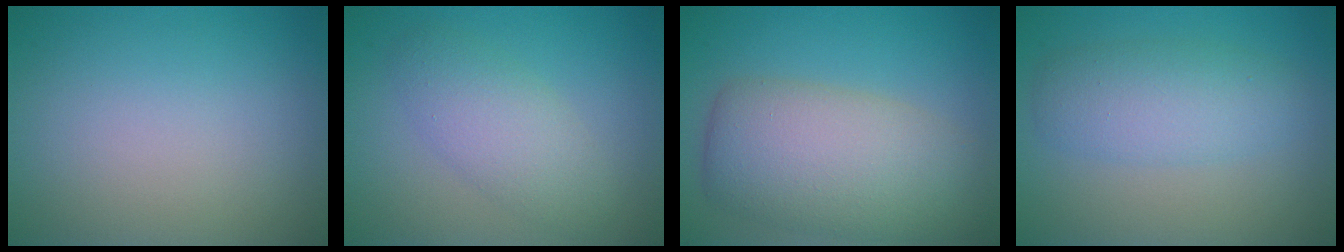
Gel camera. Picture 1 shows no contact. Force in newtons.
{"total": 3.8, "press": 3.8, "slide": 0.0}
{"total": 8.2, "press": 8.2, "slide": 0.3}
{"total": 4.1, "press": 4.1, "slide": 0.2}